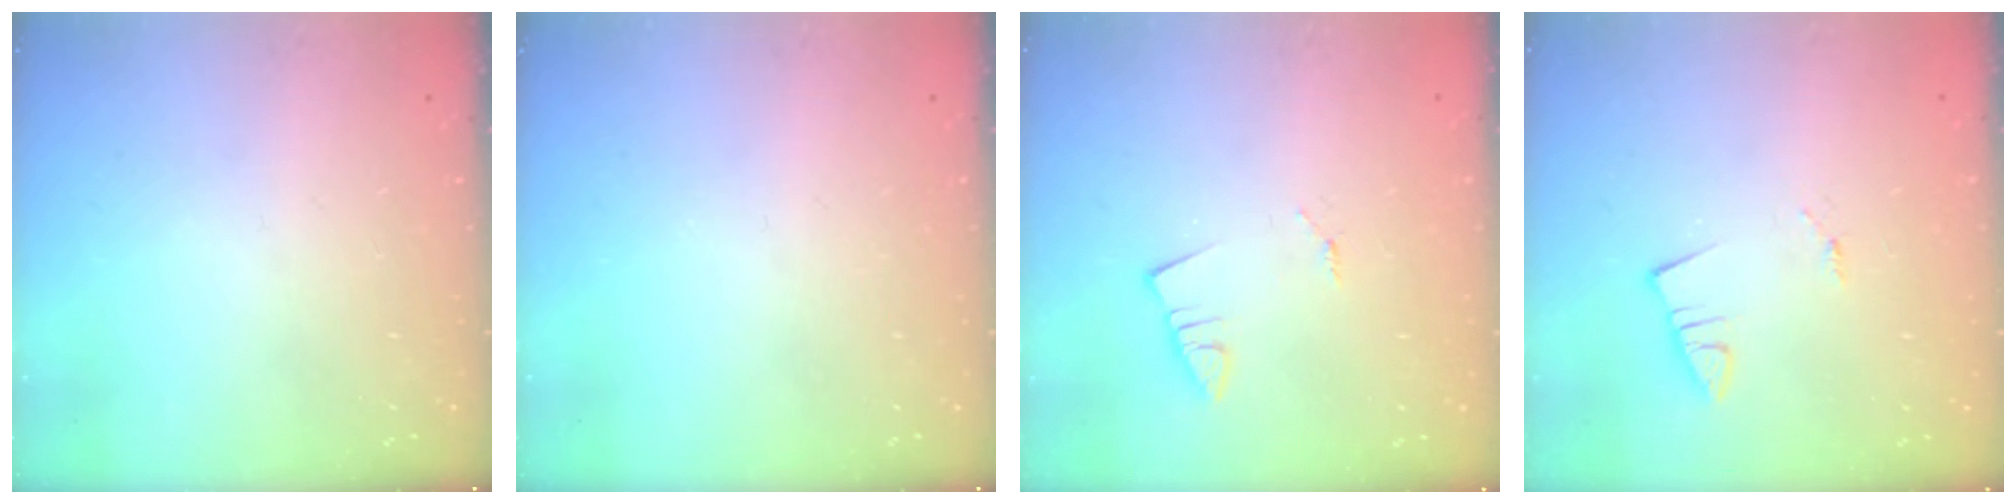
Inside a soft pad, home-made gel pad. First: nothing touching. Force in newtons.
{"total": 0.0}
{"total": 1.3, "press": 1.3, "slide": 0.1}
{"total": 1.2, "press": 1.2, "slide": 0.1}